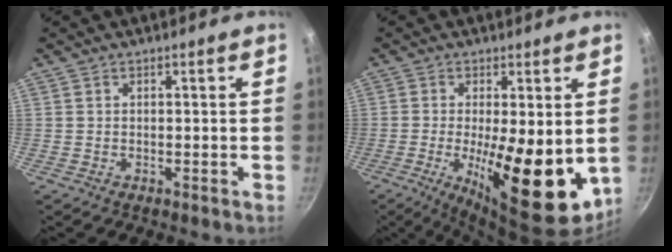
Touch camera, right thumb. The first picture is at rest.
{"total": 16.8, "force": [-1.7, 5.8, 15.7], "torque": [-0.222, -0.021, -0.017]}